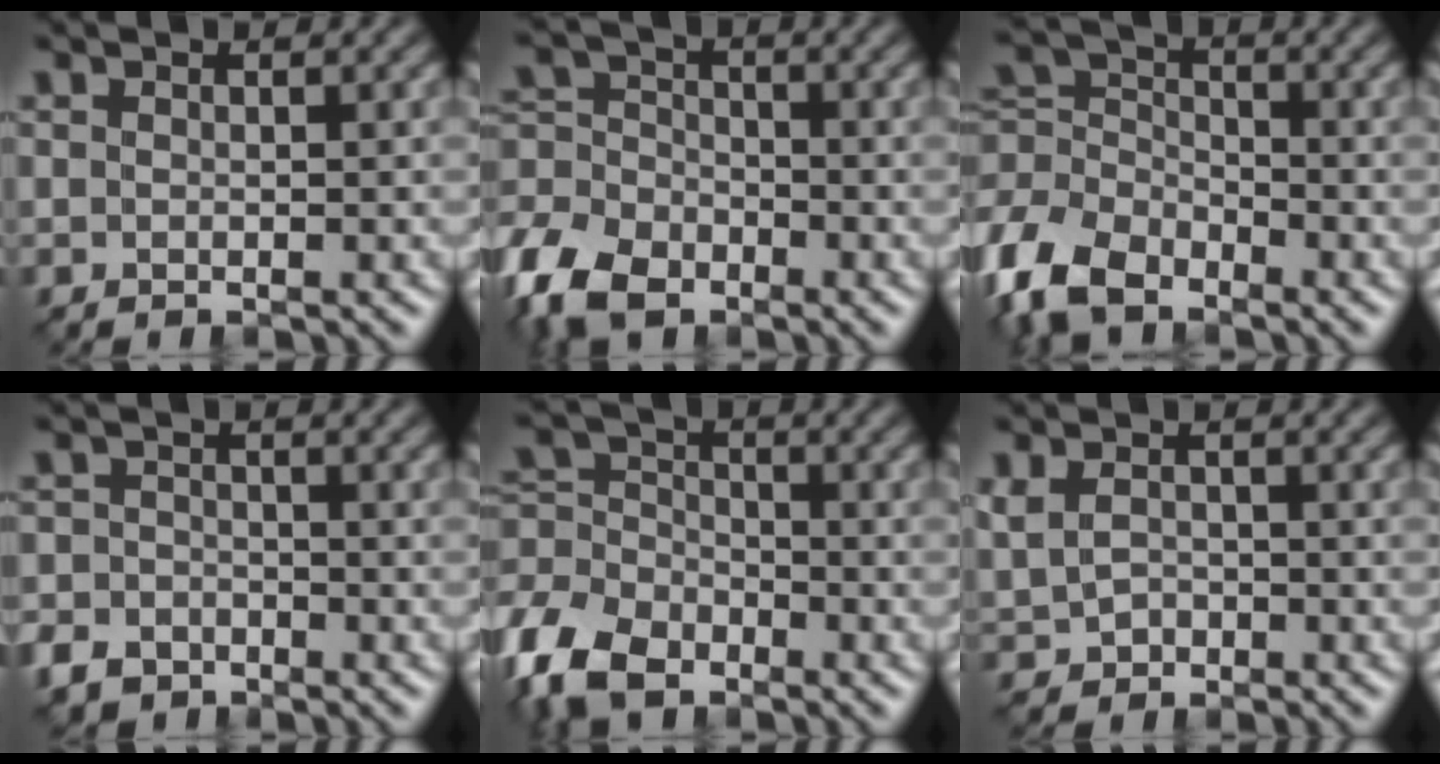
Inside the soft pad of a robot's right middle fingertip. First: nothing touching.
{"total": 8.6, "force": [-5.5, 5.0, 4.2], "torque": [-0.101, -0.012, -0.109]}
{"total": 7.0, "force": [-4.3, 4.2, 3.6], "torque": [-0.086, 0.003, -0.105]}
{"total": 3.6, "force": [-2.3, 2.6, 0.9], "torque": [-0.011, 0.002, -0.049]}
{"total": 7.7, "force": [-4.7, 4.6, 4.0], "torque": [-0.097, -0.005, -0.108]}
{"total": 2.3, "force": [-0.2, 1.9, 1.2], "torque": [-0.028, 0.001, -0.001]}